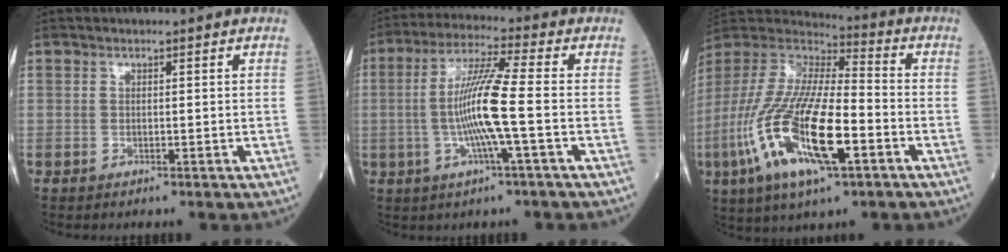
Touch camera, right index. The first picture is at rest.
{"total": 10.0, "force": [-1.6, -0.5, 9.9], "torque": [-0.194, 0.003, -0.035]}
{"total": 21.5, "force": [-7.4, 5.5, 19.5], "torque": [-0.448, -0.036, -0.136]}